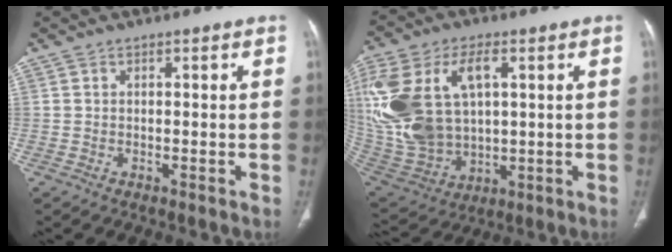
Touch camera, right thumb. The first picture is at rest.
{"total": 25.3, "force": [5.1, 15.7, 19.2], "torque": [-0.439, 0.002, 0.115]}